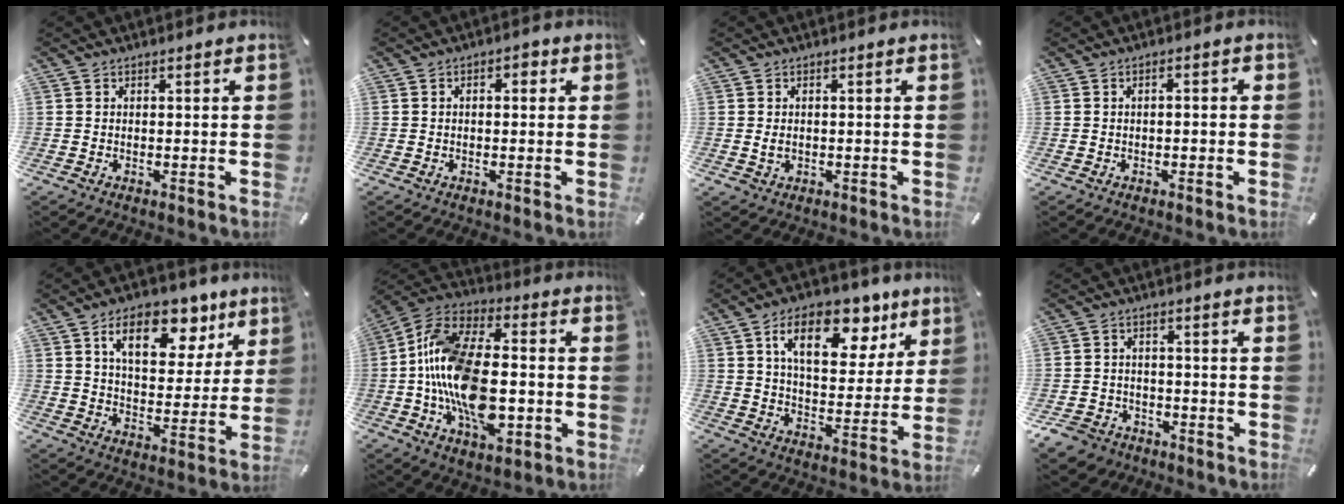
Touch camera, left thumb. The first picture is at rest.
{"total": 1.9, "force": [-0.1, 1.2, 1.4], "torque": [-0.021, 0.008, -0.006]}
{"total": 1.5, "force": [-0.1, 1.1, 1.0], "torque": [-0.019, 0.003, -0.003]}
{"total": 1.6, "force": [-0.9, 0.8, 1.0], "torque": [-0.018, 0.008, -0.020]}
{"total": 14.7, "force": [8.4, 8.4, 8.7], "torque": [-0.124, -0.035, 0.141]}
{"total": 20.3, "force": [-4.0, 12.0, 16.0], "torque": [-0.332, 0.013, -0.066]}
{"total": 16.3, "force": [8.8, 9.1, 10.3], "torque": [-0.143, -0.033, 0.144]}
{"total": 6.0, "force": [-3.9, 4.3, 1.1], "torque": [-0.038, 0.022, -0.079]}